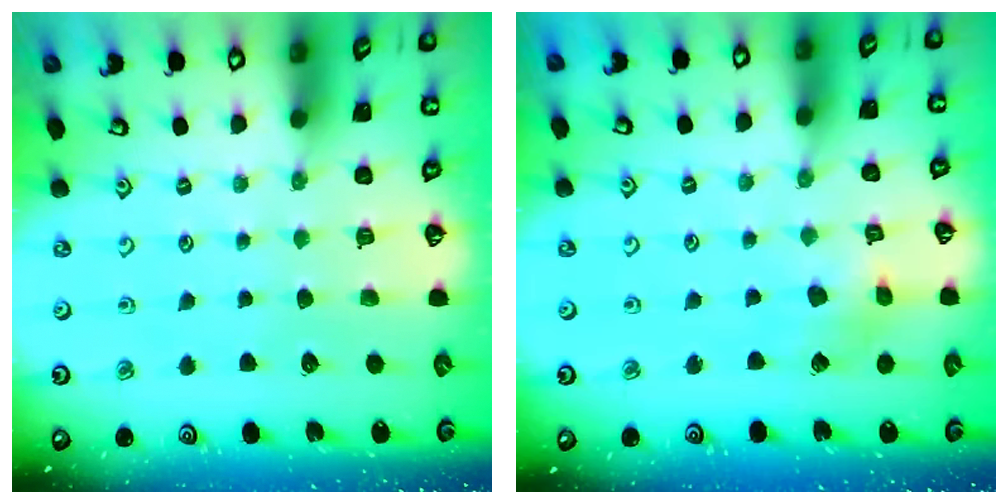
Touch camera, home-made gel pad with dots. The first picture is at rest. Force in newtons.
{"total": 4.8, "press": 4.7, "slide": 0.6}